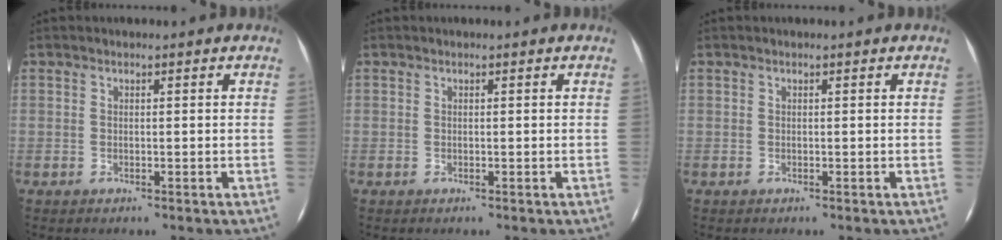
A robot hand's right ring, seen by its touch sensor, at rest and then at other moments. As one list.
[{"total": 0.0}, {"total": 0.0}]